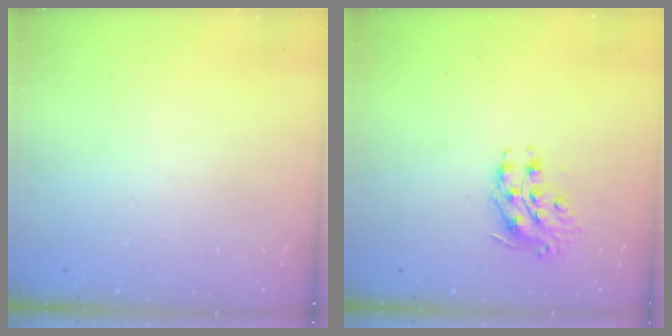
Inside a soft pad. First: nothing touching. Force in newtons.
{"total": 8.4, "press": 8.4, "slide": 0.5}